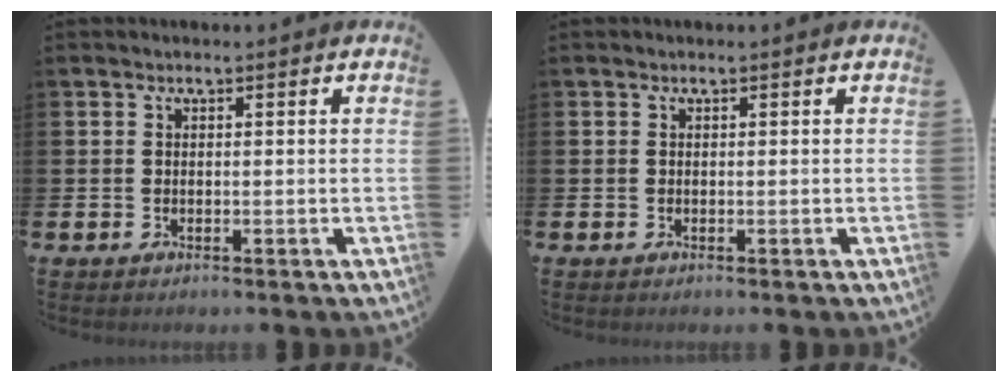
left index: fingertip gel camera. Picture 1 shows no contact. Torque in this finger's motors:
{"motor_torque": [0.00, 0.00, 0.00, 0.00]}